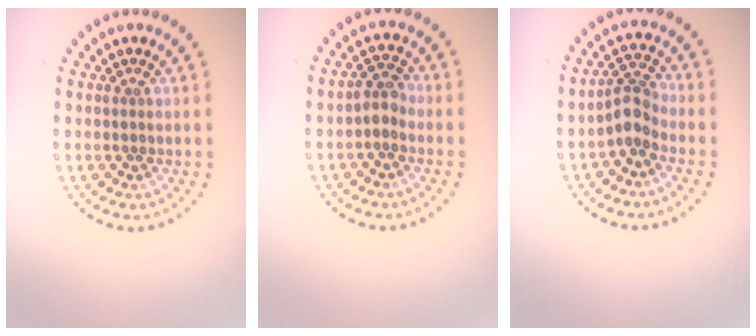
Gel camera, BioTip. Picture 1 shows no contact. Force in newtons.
{"total": 1.6, "press": 1.4, "slide": 0.8}
{"total": 2.5, "press": 1.9, "slide": 1.6}